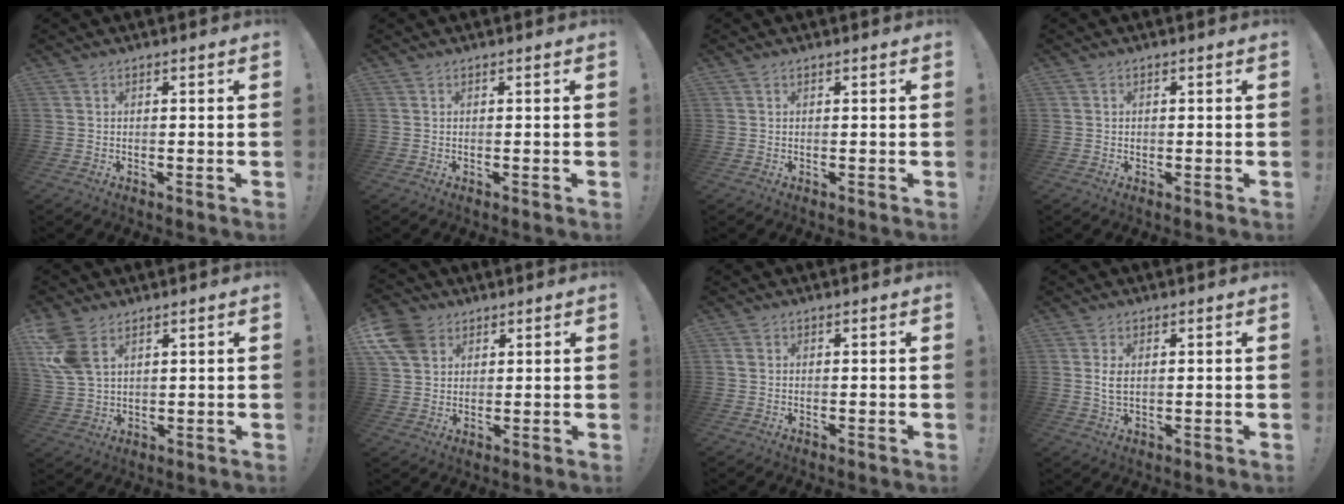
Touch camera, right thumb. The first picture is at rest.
{"total": 0.0}
{"total": 0.0}
{"total": 0.6, "force": [0.1, 0.6, 0.1], "torque": [-0.002, 0.002, 0.001]}
{"total": 9.1, "force": [4.6, 5.7, 5.4], "torque": [-0.111, -0.011, 0.091]}
{"total": 9.2, "force": [4.5, 7.0, 4.0], "torque": [-0.079, -0.024, 0.089]}
{"total": 1.3, "force": [0.3, 1.0, 0.6], "torque": [-0.004, 0.001, 0.005]}
{"total": 3.6, "force": [0.7, 1.9, 3.0], "torque": [-0.054, -0.004, 0.007]}